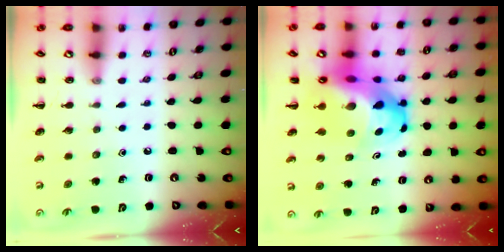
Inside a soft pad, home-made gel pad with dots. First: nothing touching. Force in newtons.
{"total": 17.0, "press": 16.4, "slide": 4.5}